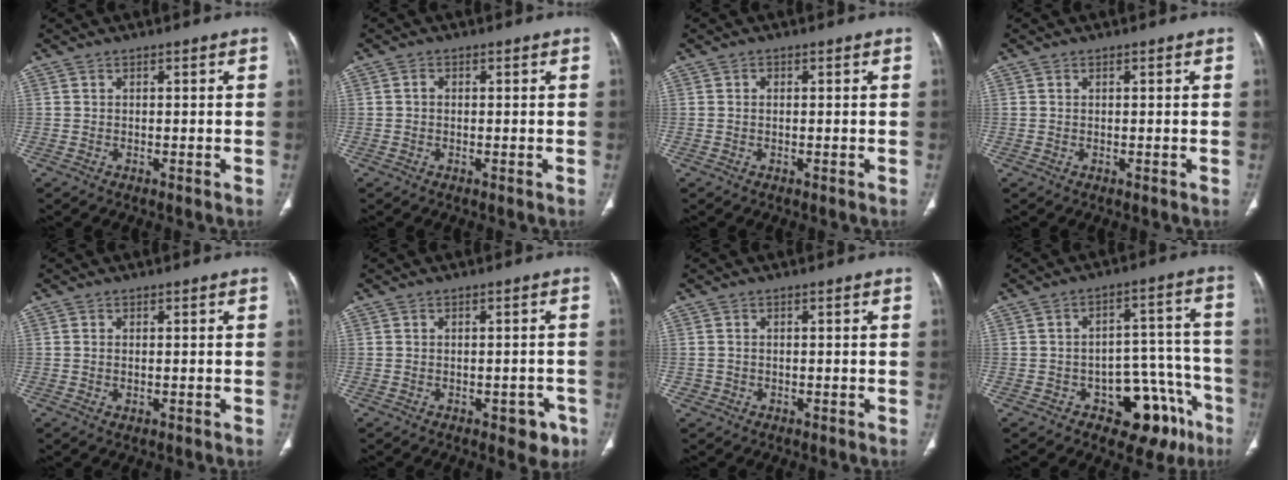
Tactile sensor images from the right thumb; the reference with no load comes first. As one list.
[{"total": 1.0, "force": [0.0, 0.8, 0.6], "torque": [-0.007, 0.003, -0.003]}, {"total": 0.6, "force": [0.1, 0.5, 0.3], "torque": [-0.004, 0.002, 0.000]}, {"total": 0.0}, {"total": 1.3, "force": [-0.2, 0.7, 1.1], "torque": [-0.032, -0.002, -0.002]}, {"total": 4.5, "force": [-2.3, 2.5, 2.9], "torque": [-0.011, 0.012, -0.024]}, {"total": 0.9, "force": [-0.2, 0.9, 0.0], "torque": [0.008, 0.006, -0.004]}, {"total": 14.7, "force": [-7.9, 8.6, 9.1], "torque": [-0.056, 0.079, -0.098]}]